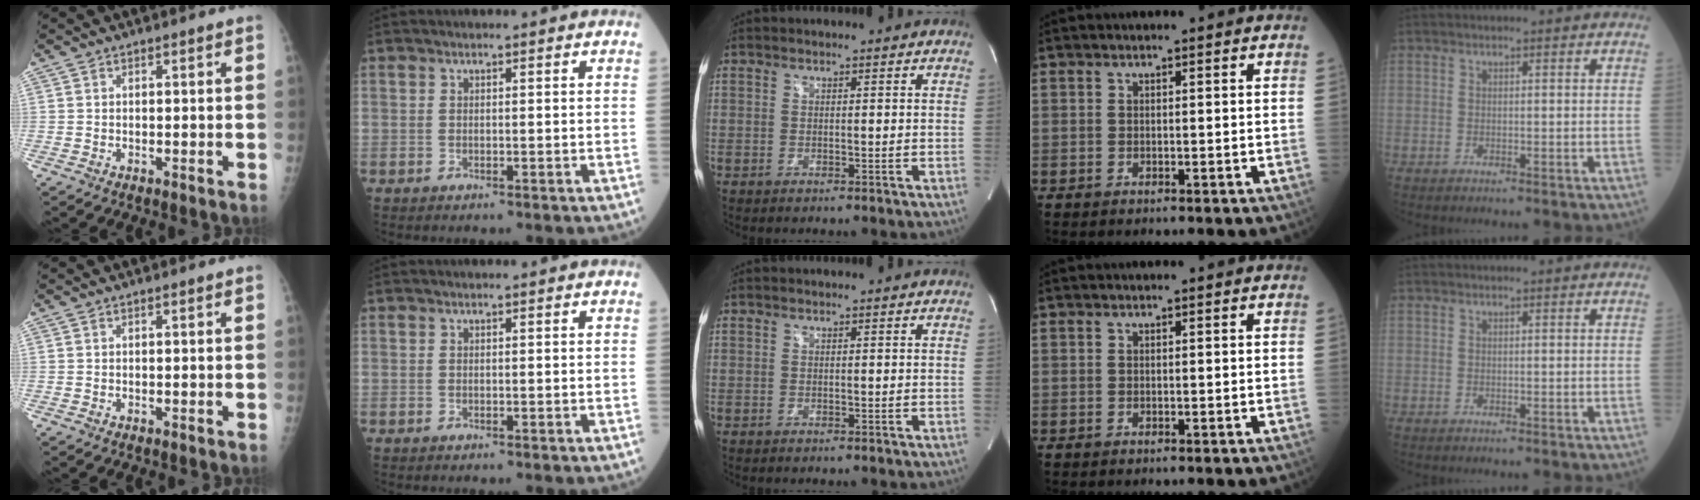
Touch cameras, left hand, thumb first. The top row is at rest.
{}